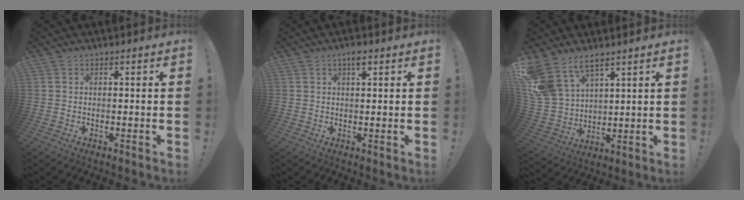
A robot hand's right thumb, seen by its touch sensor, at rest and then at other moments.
{"total": 2.6, "force": [1.4, 0.1, 2.1], "torque": [-0.024, -0.006, 0.019]}
{"total": 12.8, "force": [9.2, 6.7, 5.9], "torque": [-0.143, -0.058, 0.182]}